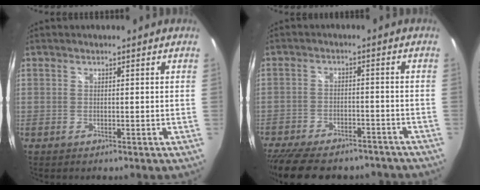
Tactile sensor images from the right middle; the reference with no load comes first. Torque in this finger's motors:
{"motor_torque": [1.03, -1.11, 0.49, 0.14]}